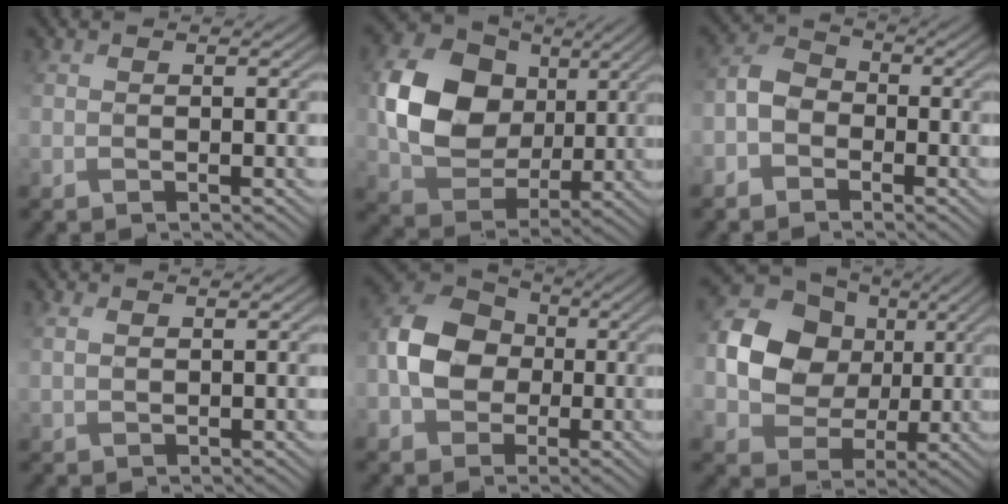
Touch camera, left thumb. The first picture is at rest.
{"total": 11.6, "force": [2.8, 9.4, 6.3], "torque": [-0.136, 0.008, 0.050]}
{"total": 3.9, "force": [-2.1, 2.9, 1.6], "torque": [-0.044, 0.009, -0.053]}
{"total": 1.6, "force": [1.5, 0.0, -0.4], "torque": [0.005, 0.006, 0.033]}
{"total": 8.1, "force": [-0.5, 6.7, 4.5], "torque": [-0.113, 0.011, -0.028]}
{"total": 15.3, "force": [4.0, 13.0, 7.0], "torque": [-0.217, 0.039, 0.081]}